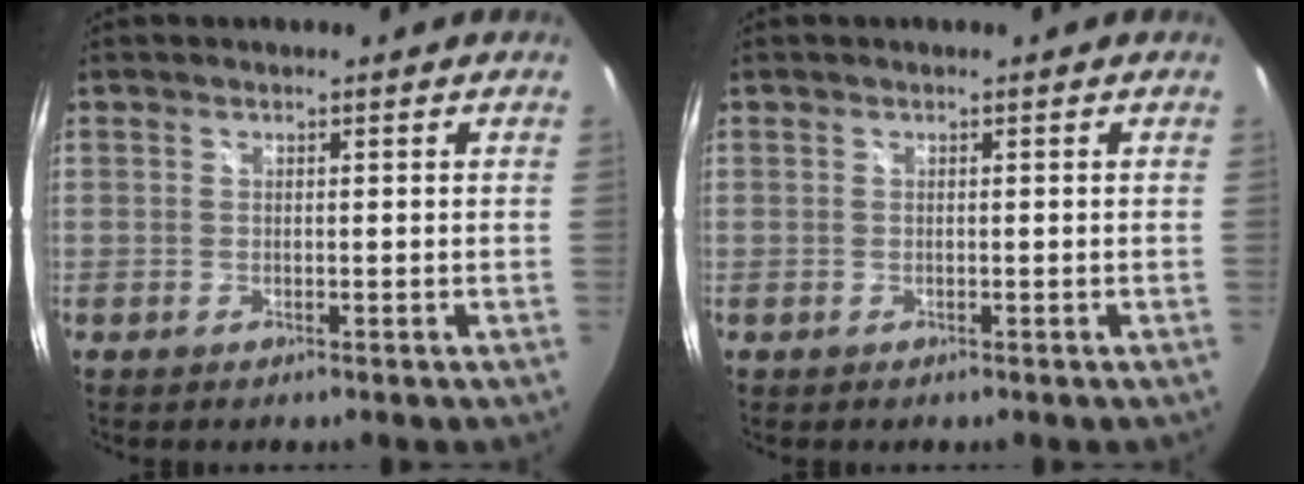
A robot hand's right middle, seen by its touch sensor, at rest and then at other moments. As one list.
[{"total": 0.0}]